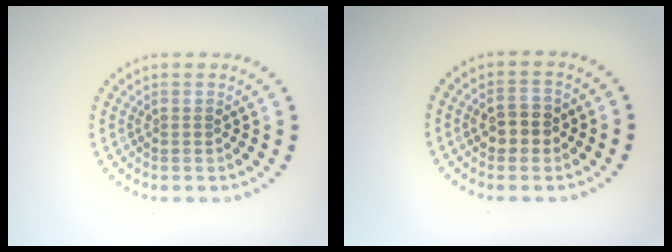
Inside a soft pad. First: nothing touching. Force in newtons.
{"total": 2.5, "press": 2.5, "slide": 0.2}